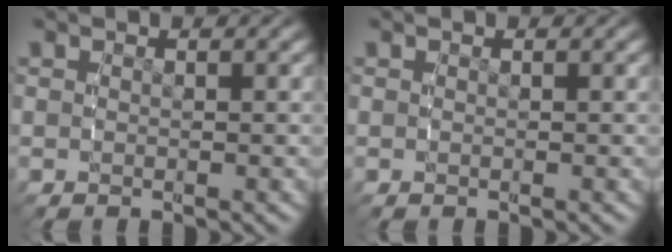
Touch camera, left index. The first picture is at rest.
{"total": 0.0}